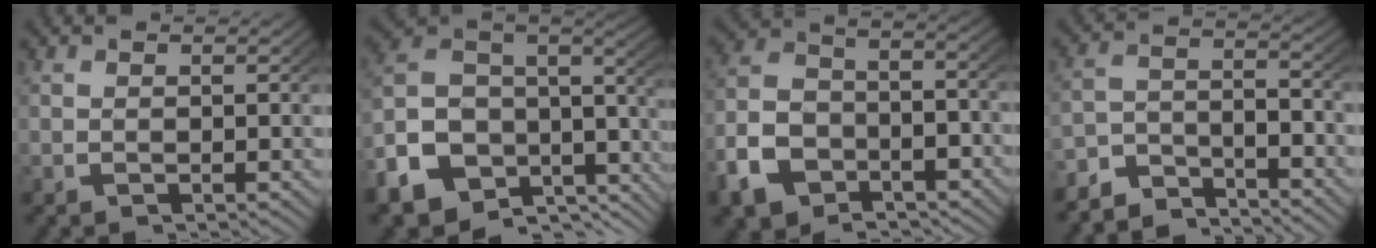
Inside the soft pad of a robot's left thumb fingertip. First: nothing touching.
{"total": 14.6, "force": [-1.6, 10.0, 10.5], "torque": [-0.227, -0.026, -0.022]}
{"total": 9.1, "force": [-4.2, 6.5, 4.8], "torque": [-0.127, -0.031, -0.059]}
{"total": 5.5, "force": [-4.4, 2.5, 2.1], "torque": [-0.029, -0.016, -0.080]}